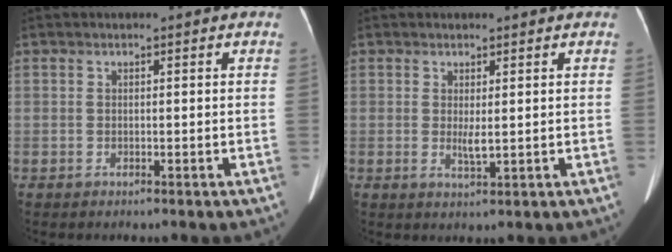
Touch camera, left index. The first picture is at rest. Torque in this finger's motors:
{"motor_torque": [0.64, 0.07, 0.25, 0.07]}